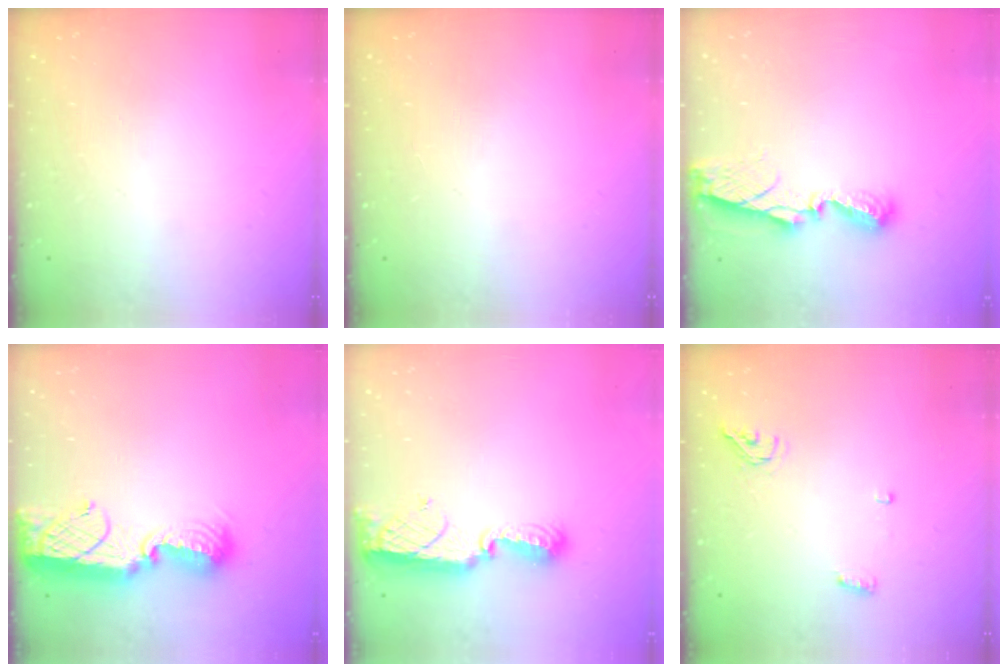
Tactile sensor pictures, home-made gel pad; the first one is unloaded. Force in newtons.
{"total": 0.0}
{"total": 7.1, "press": 7.1, "slide": 0.2}
{"total": 13.4, "press": 13.3, "slide": 0.6}
{"total": 11.5, "press": 10.3, "slide": 5.0}
{"total": 4.9, "press": 4.8, "slide": 1.0}